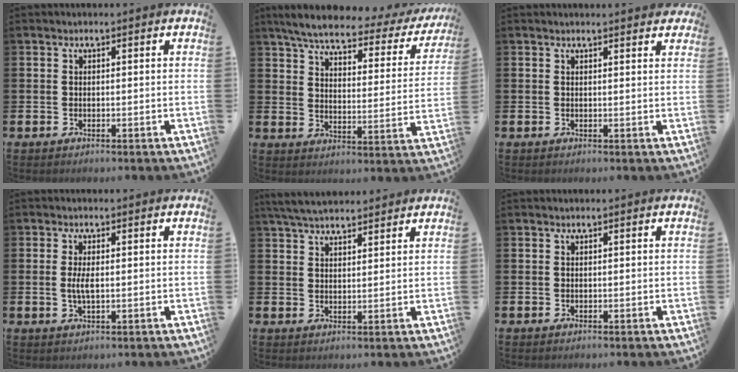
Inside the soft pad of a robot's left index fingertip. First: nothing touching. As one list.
[{"total": 5.6, "force": [4.6, 1.2, 3.0], "torque": [-0.078, -0.027, 0.070]}, {"total": 0.8, "force": [0.8, 0.0, 0.0], "torque": [0.012, -0.005, 0.012]}, {"total": 2.8, "force": [0.0, 1.0, 2.6], "torque": [-0.047, 0.001, -0.002]}, {"total": 4.6, "force": [4.3, 0.9, 1.0], "torque": [-0.034, -0.014, 0.082]}, {"total": 0.0}]